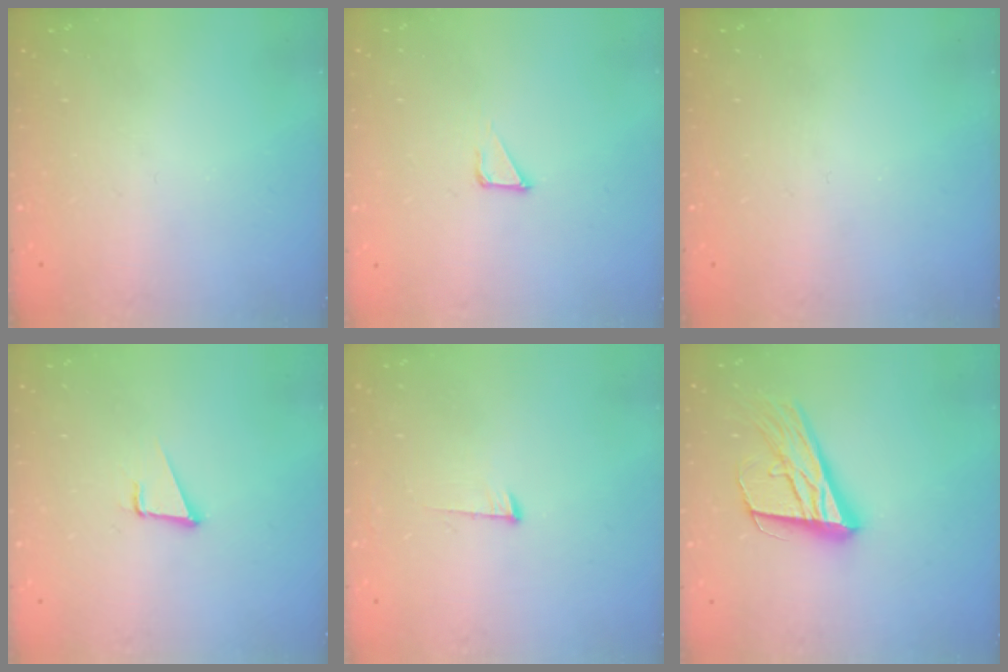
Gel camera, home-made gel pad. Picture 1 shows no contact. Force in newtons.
{"total": 2.8, "press": 2.8, "slide": 0.1}
{"total": 0.0}
{"total": 3.4, "press": 2.6, "slide": 2.2}
{"total": 6.1, "press": 6.1, "slide": 0.6}
{"total": 20.1, "press": 19.8, "slide": 3.8}